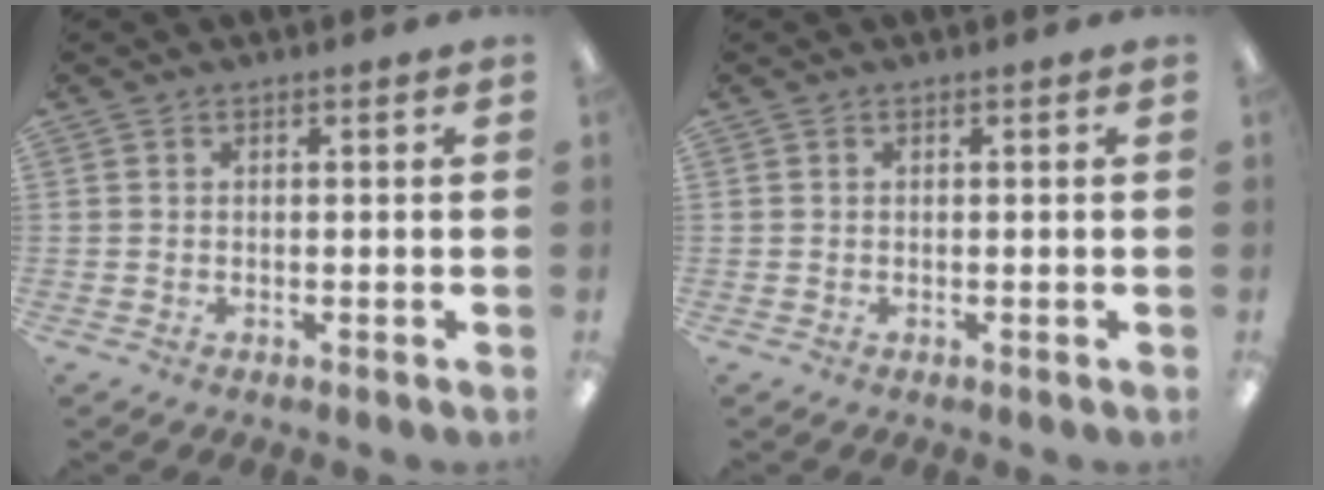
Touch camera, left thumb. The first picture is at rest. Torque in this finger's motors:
{"motor_torque": [0.00, 0.00, -0.15, -0.15, 0.00]}